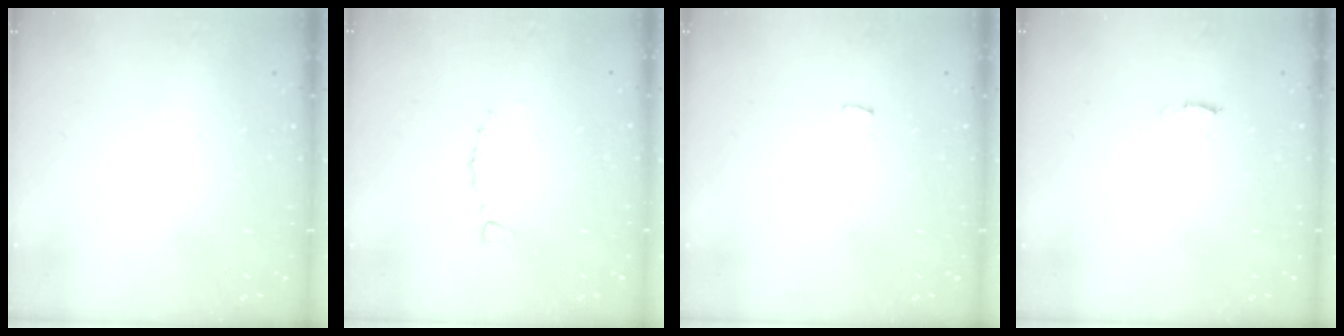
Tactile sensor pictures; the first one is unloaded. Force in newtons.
{"total": 0.0}
{"total": 2.6, "press": 2.6, "slide": 0.1}
{"total": 5.3, "press": 5.3, "slide": 0.5}